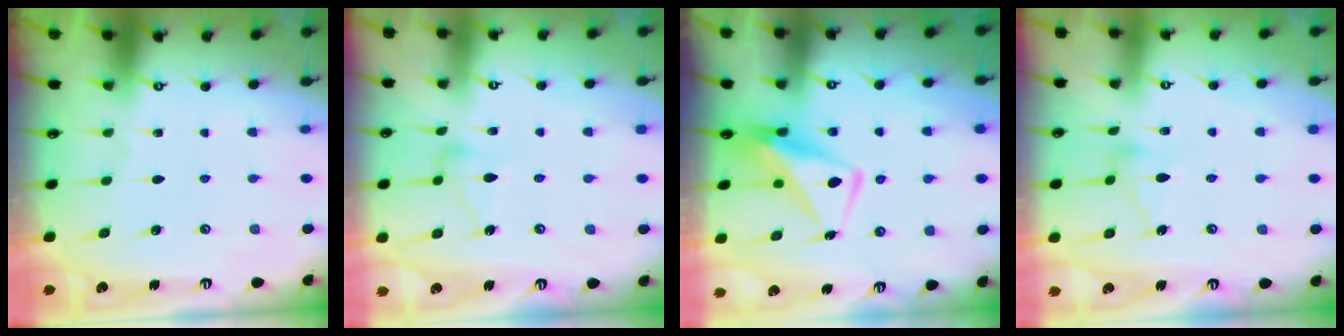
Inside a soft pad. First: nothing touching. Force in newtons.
{"total": 8.2, "press": 8.2, "slide": 0.3}
{"total": 11.3, "press": 11.2, "slide": 1.0}
{"total": 9.2, "press": 9.2, "slide": 0.4}